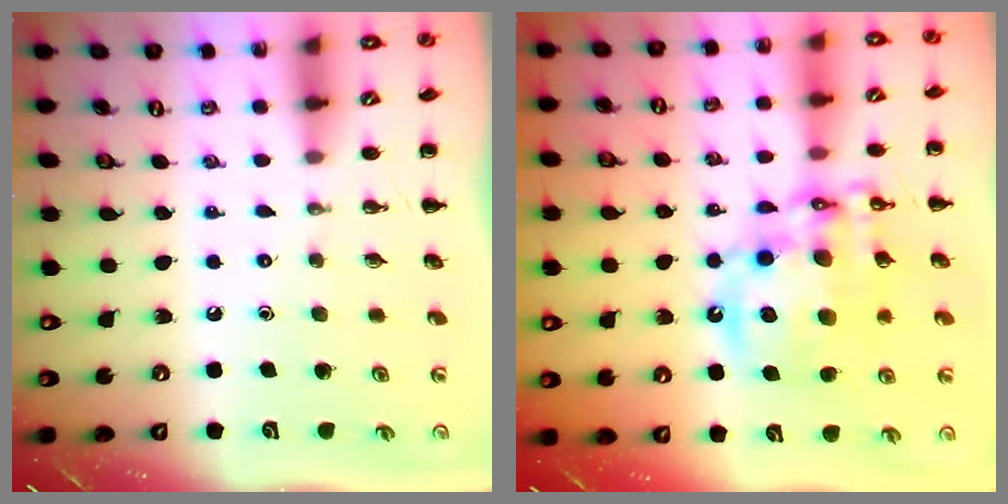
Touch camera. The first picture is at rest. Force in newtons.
{"total": 17.5, "press": 17.0, "slide": 3.8}